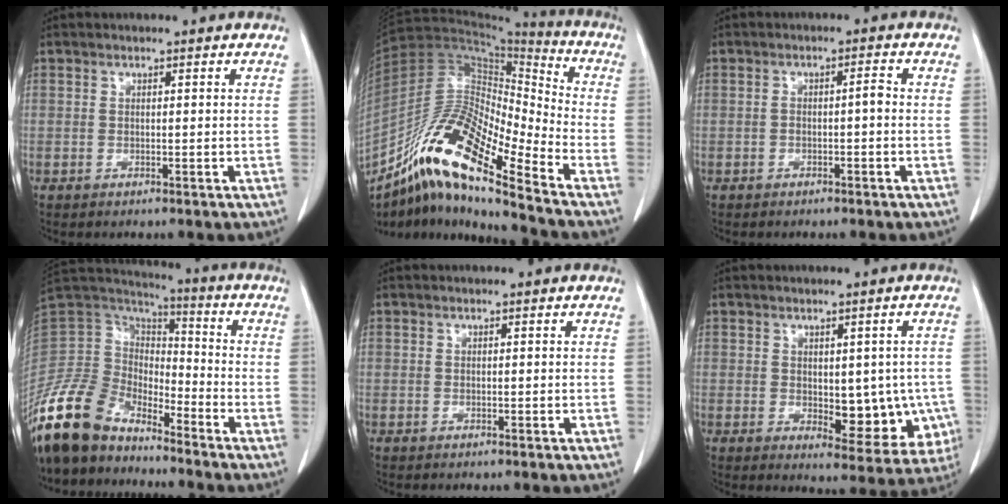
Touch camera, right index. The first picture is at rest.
{"total": 18.1, "force": [-12.4, 2.2, 13.0], "torque": [-0.249, 0.006, -0.224]}
{"total": 1.7, "force": [-0.5, 0.3, 1.6], "torque": [-0.025, 0.005, -0.009]}
{"total": 15.1, "force": [-12.9, 5.7, 5.3], "torque": [-0.116, 0.030, -0.253]}
{"total": 0.0}
{"total": 9.5, "force": [-1.1, 4.9, 8.1], "torque": [-0.078, 0.000, 0.000]}